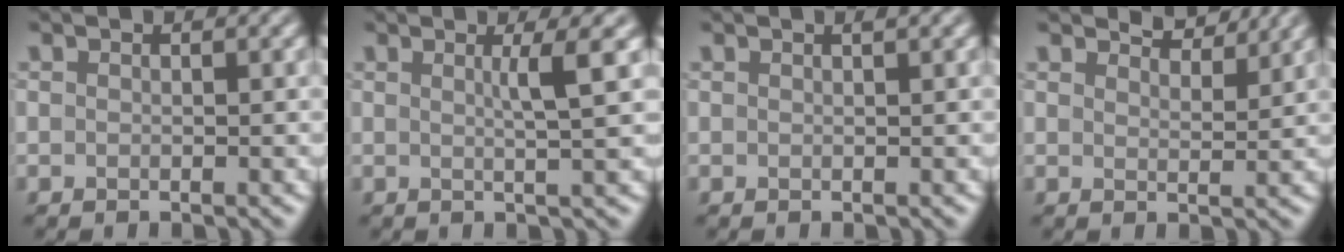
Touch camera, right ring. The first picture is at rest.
{"total": 2.8, "force": [0.7, 0.4, 2.7], "torque": [-0.038, 0.004, 0.006]}
{"total": 0.8, "force": [0.4, 0.2, 0.6], "torque": [-0.004, 0.003, 0.007]}
{"total": 3.1, "force": [3.0, 0.4, 0.8], "torque": [-0.014, -0.004, 0.038]}